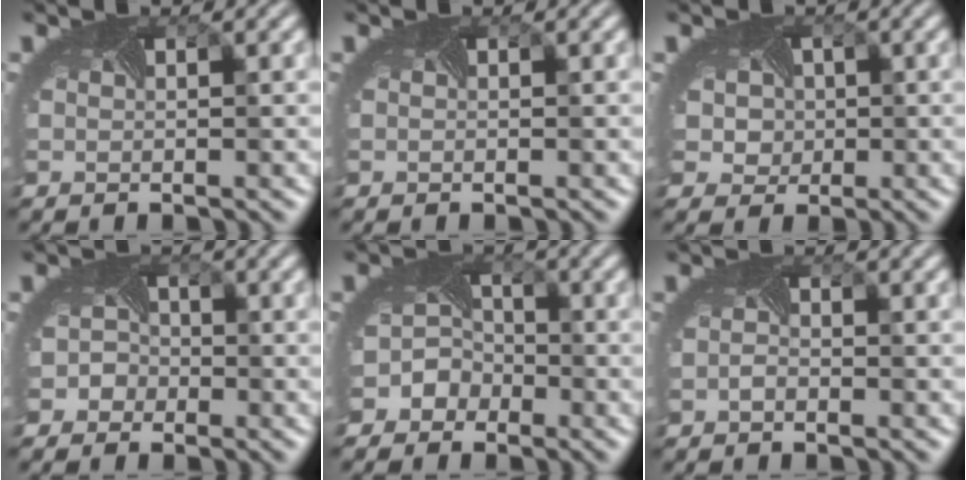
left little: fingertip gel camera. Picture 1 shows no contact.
{"total": 0.0}
{"total": 4.4, "force": [0.8, 3.8, 2.1], "torque": [-0.028, 0.018, -0.011]}
{"total": 2.1, "force": [-1.3, 1.6, -0.2], "torque": [0.016, 0.002, -0.025]}
{"total": 3.1, "force": [-2.0, 2.4, 0.2], "torque": [0.017, 0.008, -0.039]}
{"total": 0.8, "force": [-0.8, 0.1, 0.0], "torque": [-0.006, -0.001, -0.017]}